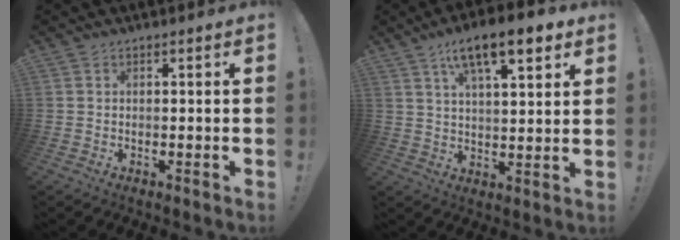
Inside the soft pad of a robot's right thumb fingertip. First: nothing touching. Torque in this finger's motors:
{"motor_torque": [0.35, 1.48, 1.33, 0.73, 0.14]}